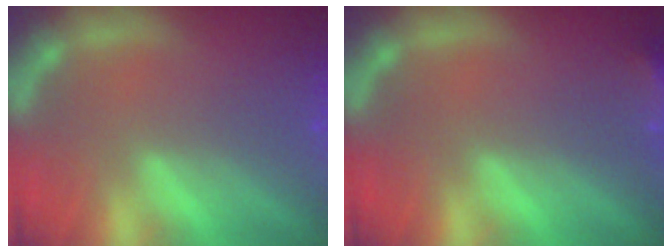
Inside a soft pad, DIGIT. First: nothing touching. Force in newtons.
{"total": 3.0}